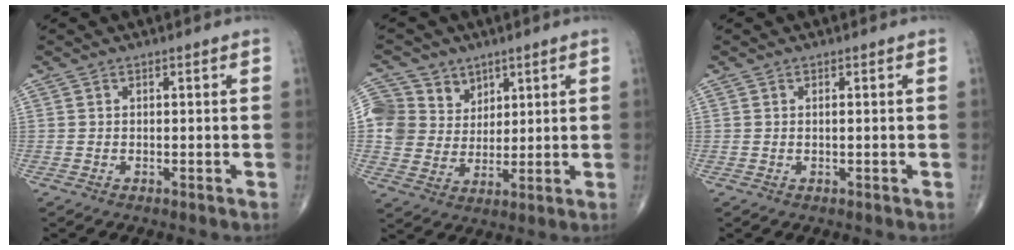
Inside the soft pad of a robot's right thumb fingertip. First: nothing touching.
{"total": 9.9, "force": [4.8, 8.4, 2.1], "torque": [-0.010, -0.020, 0.096]}
{"total": 0.5, "force": [0.1, 0.0, 0.5], "torque": [-0.008, -0.001, 0.002]}